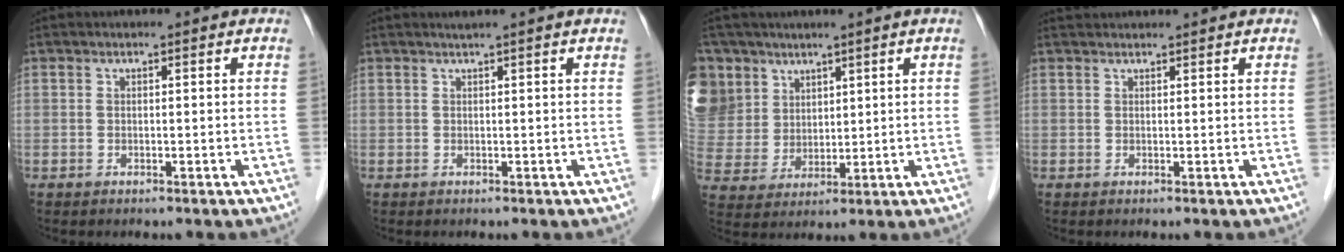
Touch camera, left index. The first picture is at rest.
{"total": 1.4, "force": [1.1, -0.5, 0.7], "torque": [-0.016, 0.004, 0.028]}
{"total": 19.9, "force": [10.6, 15.1, 7.3], "torque": [-0.244, 0.059, 0.228]}
{"total": 3.7, "force": [3.6, 0.3, 0.7], "torque": [-0.009, 0.034, 0.054]}